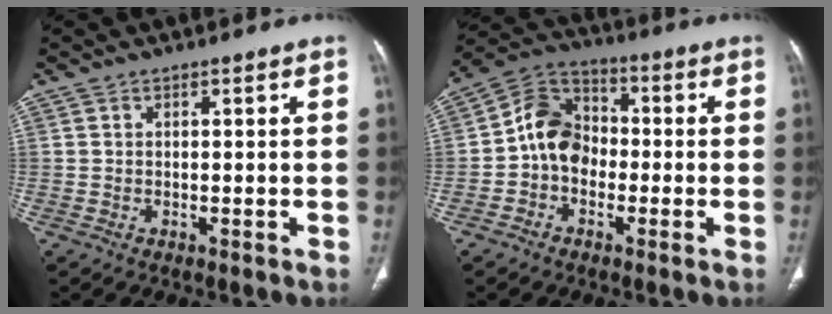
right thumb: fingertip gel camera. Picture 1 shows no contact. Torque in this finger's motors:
{"motor_torque": [1.25, 0.93, 0.72, -0.35, 0.07]}